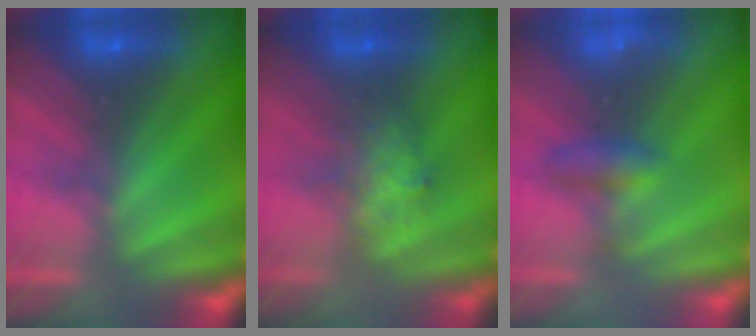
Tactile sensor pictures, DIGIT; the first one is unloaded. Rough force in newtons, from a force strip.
{"total": 2.7}
{"total": 2.0}